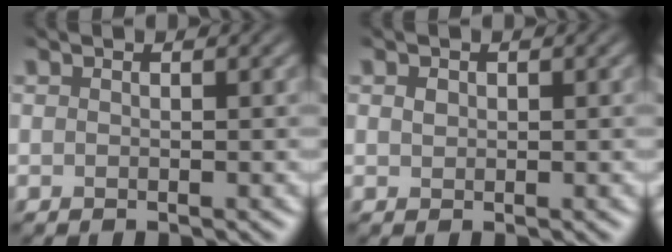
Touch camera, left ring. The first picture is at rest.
{"total": 0.7, "force": [0.2, 0.5, 0.3], "torque": [-0.007, -0.001, 0.004]}